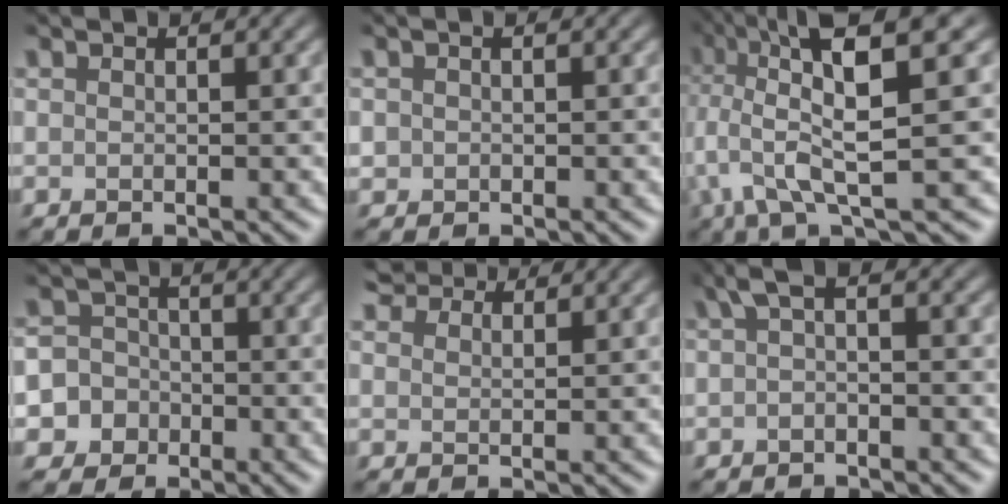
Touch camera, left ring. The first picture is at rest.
{"total": 0.7, "force": [-0.1, 0.6, 0.3], "torque": [-0.004, -0.002, -0.001]}
{"total": 10.5, "force": [3.5, 2.6, 9.6], "torque": [-0.181, 0.013, 0.063]}
{"total": 5.4, "force": [-2.5, 4.7, 0.8], "torque": [0.003, 0.000, -0.063]}
{"total": 4.9, "force": [4.2, 1.9, 1.7], "torque": [-0.044, 0.003, 0.067]}
{"total": 2.0, "force": [0.0, 0.5, 1.9], "torque": [-0.036, 0.005, -0.004]}